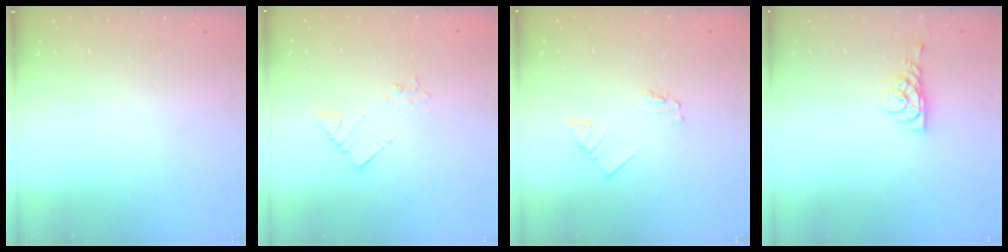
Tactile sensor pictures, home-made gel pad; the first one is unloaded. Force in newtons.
{"total": 2.8, "press": 2.7, "slide": 0.5}
{"total": 1.8, "press": 1.7, "slide": 0.2}
{"total": 6.1, "press": 6.1, "slide": 0.4}